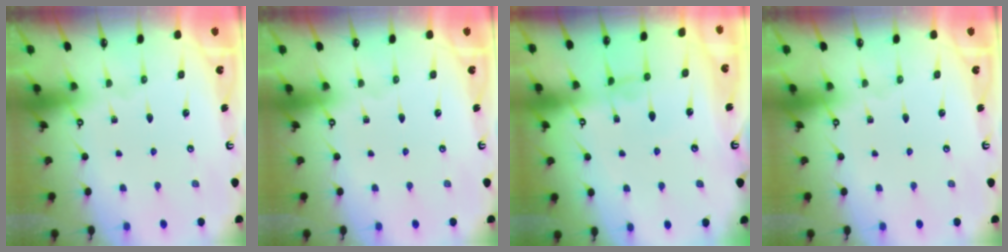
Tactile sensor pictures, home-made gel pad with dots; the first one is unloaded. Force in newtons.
{"total": 0.0}
{"total": 0.7, "press": 0.6, "slide": 0.4}
{"total": 0.0}